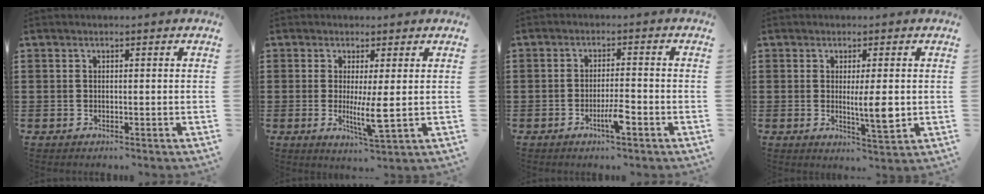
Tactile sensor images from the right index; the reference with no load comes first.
{"total": 5.0, "force": [-0.2, 0.2, 5.0], "torque": [-0.082, -0.013, -0.005]}
{"total": 3.9, "force": [-2.0, 0.6, 3.3], "torque": [-0.061, 0.000, -0.037]}
{"total": 5.3, "force": [-0.1, 0.6, 5.3], "torque": [-0.076, -0.010, -0.007]}